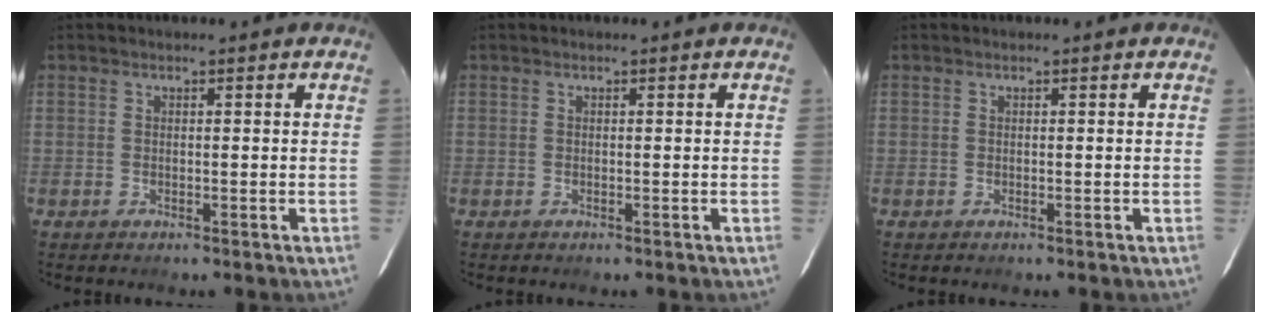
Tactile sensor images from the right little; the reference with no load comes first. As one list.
[{"total": 0.0}, {"total": 0.0}]